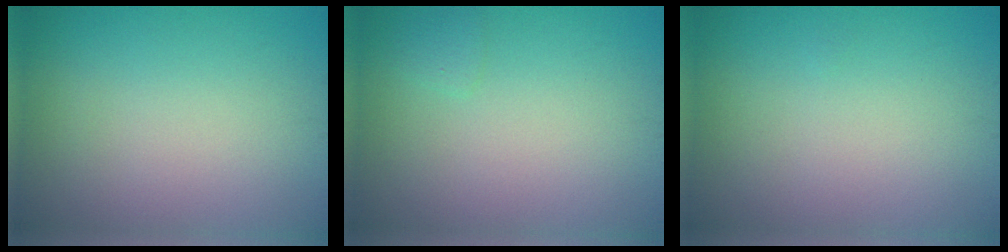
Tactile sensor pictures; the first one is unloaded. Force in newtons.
{"total": 0.7, "press": 0.7, "slide": 0.1}
{"total": 0.0}